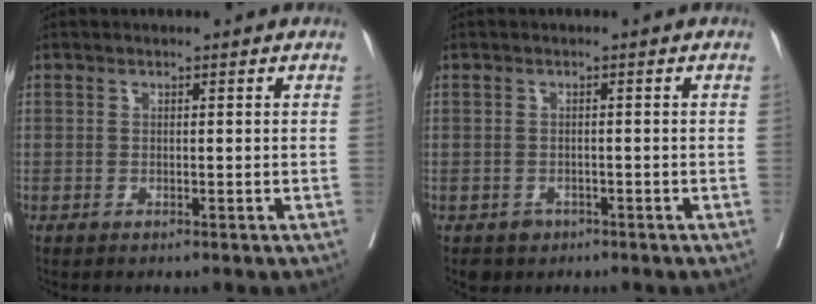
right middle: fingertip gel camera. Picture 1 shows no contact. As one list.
[{"total": 2.4, "force": [-1.4, 1.9, 0.4], "torque": [-0.004, 0.005, -0.019]}]